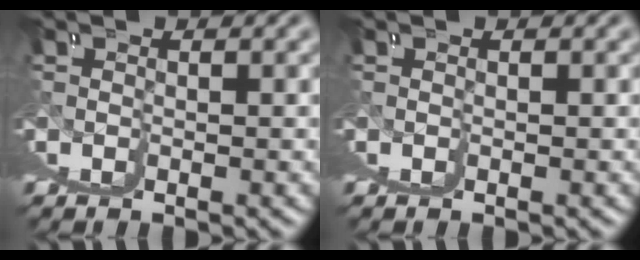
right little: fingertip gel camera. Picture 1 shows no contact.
{"total": 0.0}